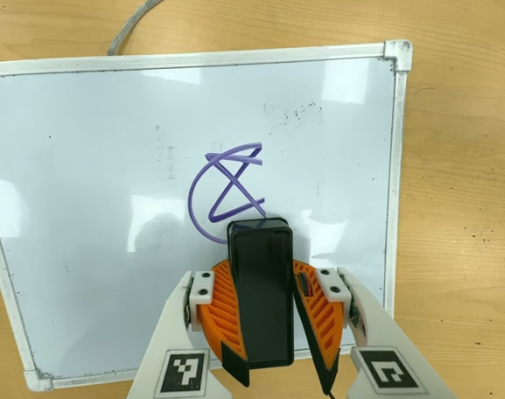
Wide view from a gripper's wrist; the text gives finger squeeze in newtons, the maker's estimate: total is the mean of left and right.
{"total": 11.8, "left": 12.2, "right": 11.3}